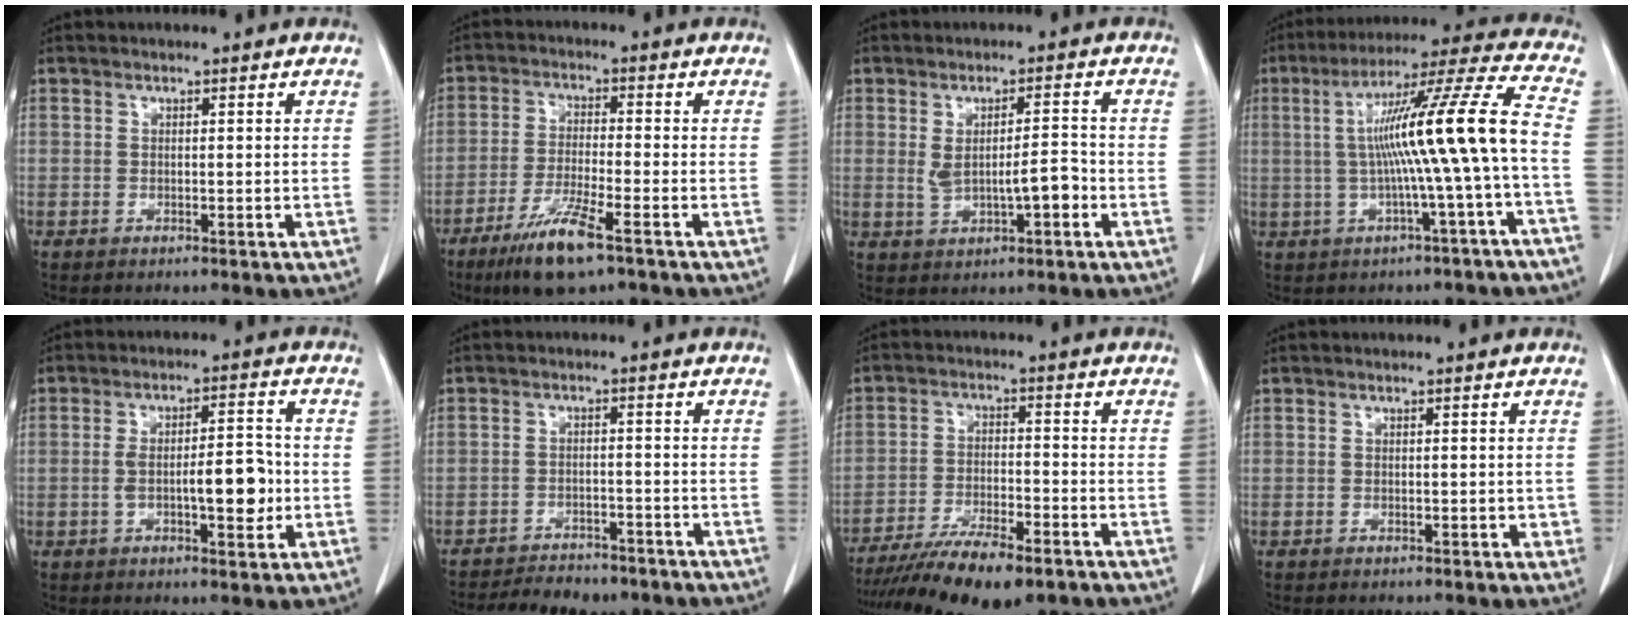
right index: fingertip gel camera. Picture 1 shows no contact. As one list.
[{"total": 8.9, "force": [-5.5, 0.7, 7.0], "torque": [-0.141, -0.021, -0.099]}, {"total": 5.4, "force": [-0.8, 1.4, 5.2], "torque": [-0.088, 0.007, -0.001]}, {"total": 14.9, "force": [-1.0, -1.7, 14.8], "torque": [-0.239, 0.022, -0.019]}, {"total": 8.2, "force": [-1.4, 2.3, 7.8], "torque": [-0.127, 0.011, -0.020]}, {"total": 10.0, "force": [-8.7, 3.6, 3.5], "torque": [-0.054, -0.003, -0.114]}, {"total": 13.5, "force": [-10.3, 2.8, 8.3], "torque": [-0.142, -0.026, -0.169]}, {"total": 1.1, "force": [-0.1, 0.6, 0.8], "torque": [-0.009, 0.001, 0.000]}]